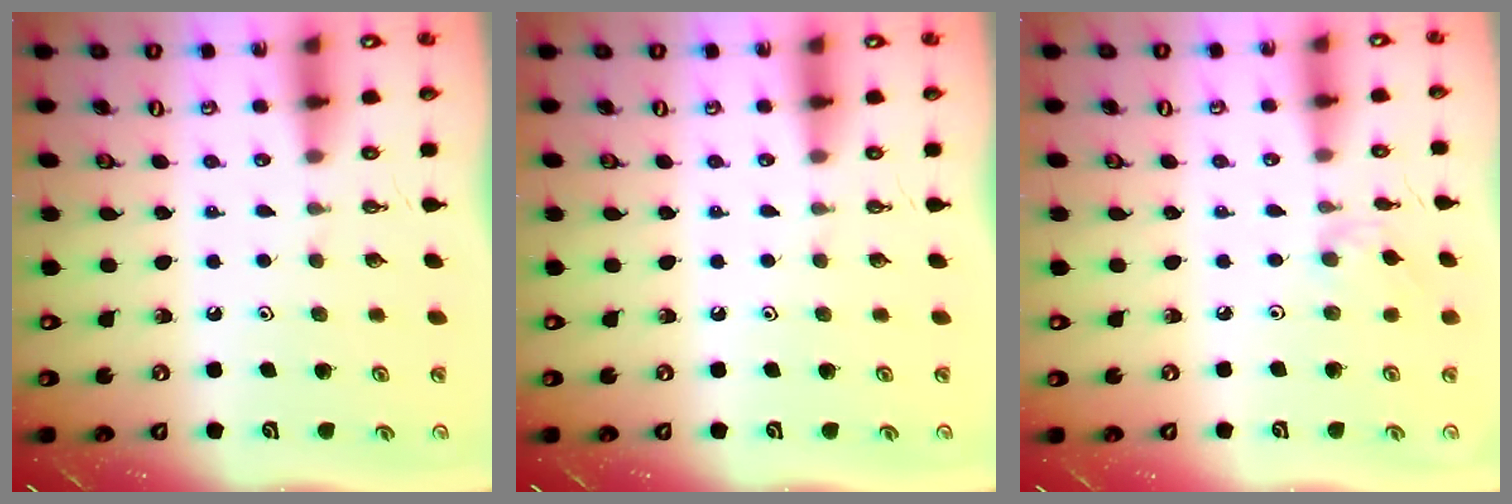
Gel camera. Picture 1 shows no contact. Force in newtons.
{"total": 0.0}
{"total": 2.0, "press": 1.9, "slide": 0.5}